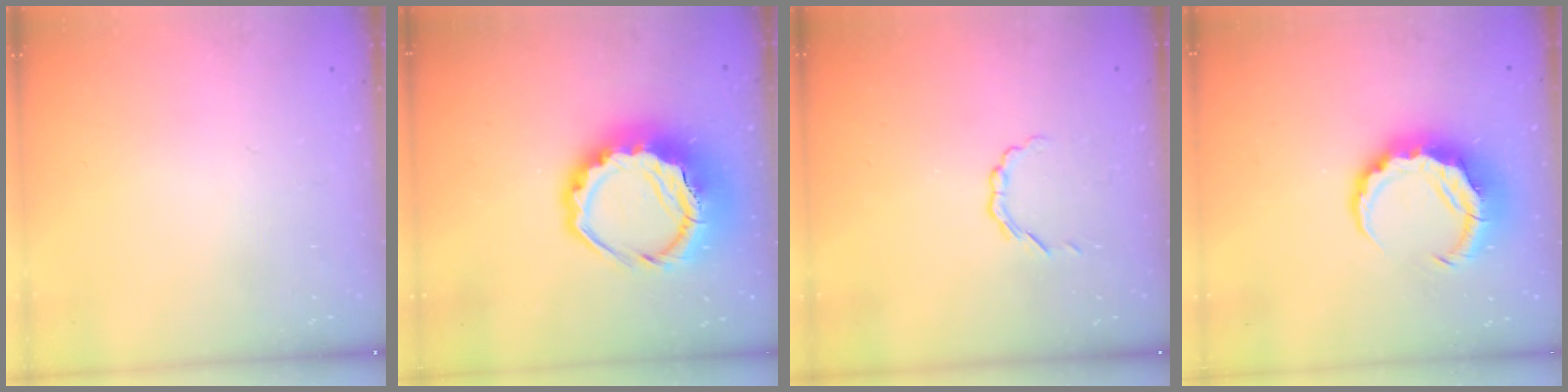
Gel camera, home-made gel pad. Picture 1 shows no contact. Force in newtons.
{"total": 13.7, "press": 13.4, "slide": 2.9}
{"total": 2.4, "press": 2.2, "slide": 0.8}
{"total": 8.8, "press": 8.6, "slide": 1.6}